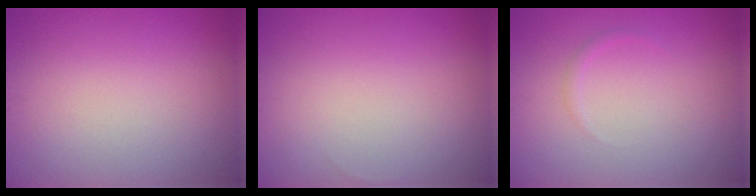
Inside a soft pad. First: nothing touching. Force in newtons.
{"total": 0.0}
{"total": 0.6, "press": 0.6, "slide": 0.1}